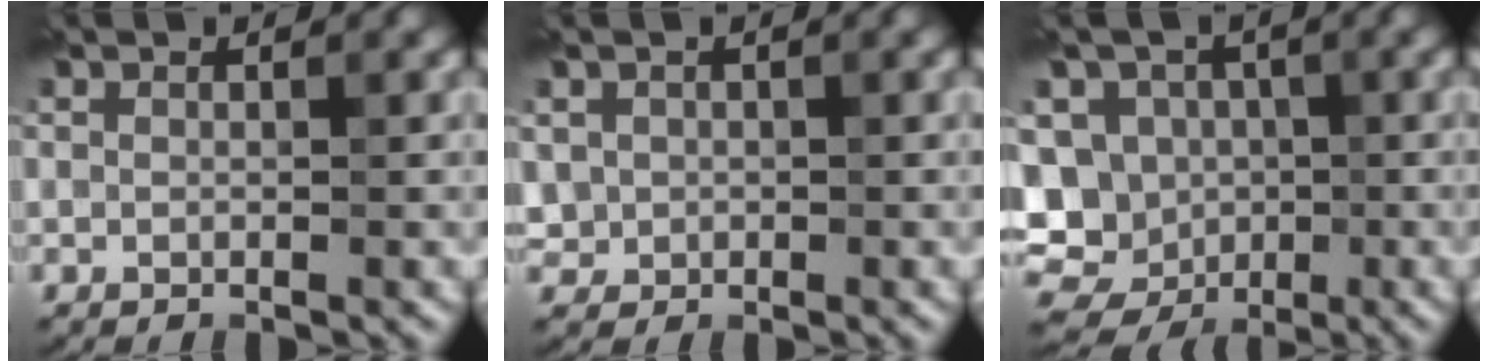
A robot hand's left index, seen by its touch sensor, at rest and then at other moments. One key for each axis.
{"total": 1.7, "fx": 0.2, "fy": 1.6, "fz": 0.5, "tx": -0.008, "ty": -0.007, "tz": 0.004}
{"total": 13.9, "fx": -3.2, "fy": 12.5, "fz": 5.2, "tx": -0.109, "ty": 0.005, "tz": -0.063}